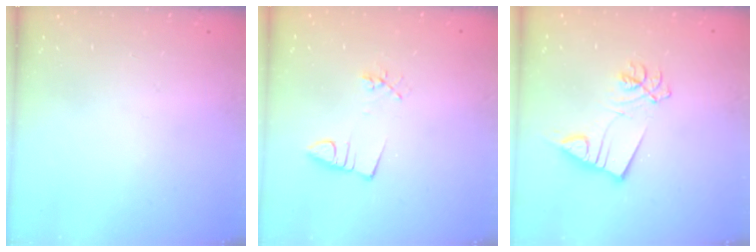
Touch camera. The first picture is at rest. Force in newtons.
{"total": 2.9, "press": 1.5, "slide": 2.5}
{"total": 8.0, "press": 7.9, "slide": 1.0}